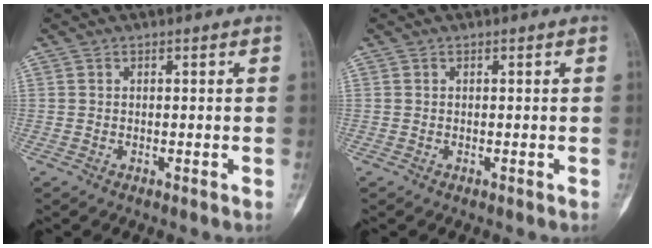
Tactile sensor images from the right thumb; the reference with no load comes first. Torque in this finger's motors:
{"motor_torque": [-0.09, -0.03, 0.04, -0.04, 0.00]}